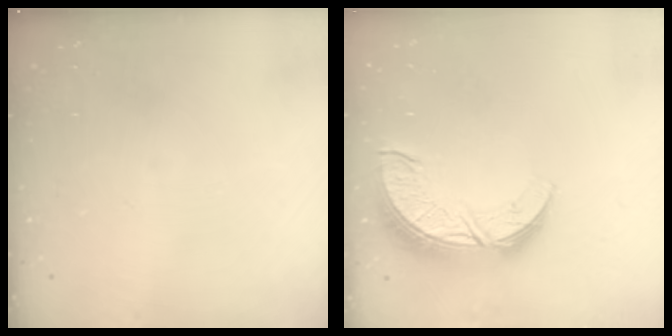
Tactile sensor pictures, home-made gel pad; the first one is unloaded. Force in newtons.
{"total": 11.4, "press": 11.4, "slide": 0.8}